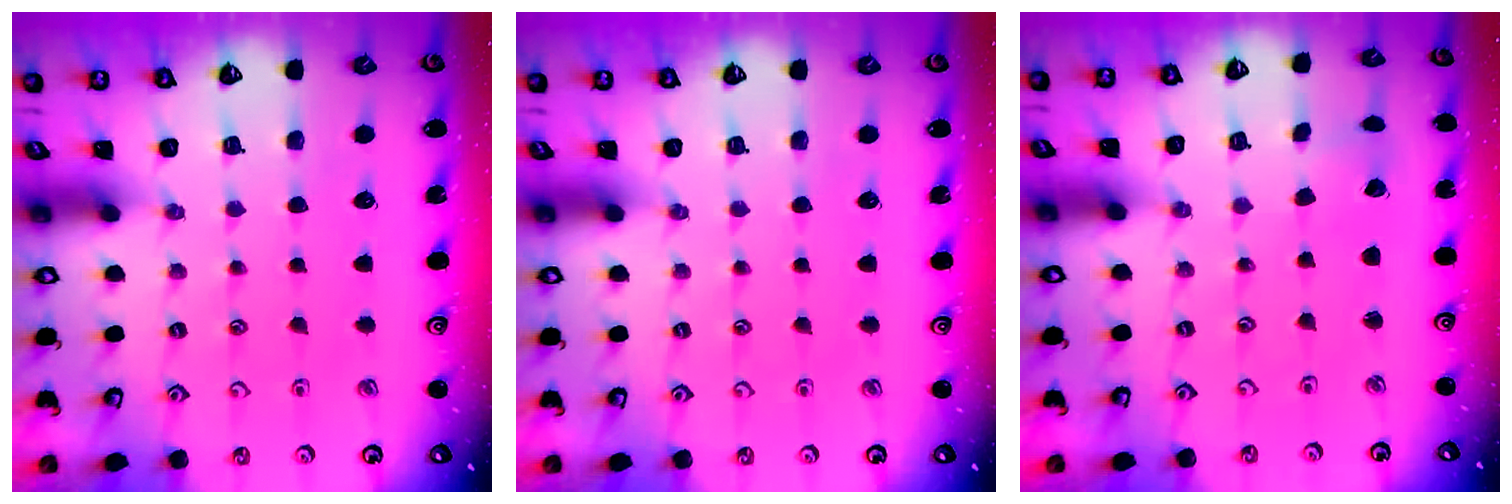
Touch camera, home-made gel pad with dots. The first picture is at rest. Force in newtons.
{"total": 0.0}
{"total": 2.3, "press": 2.3, "slide": 0.2}